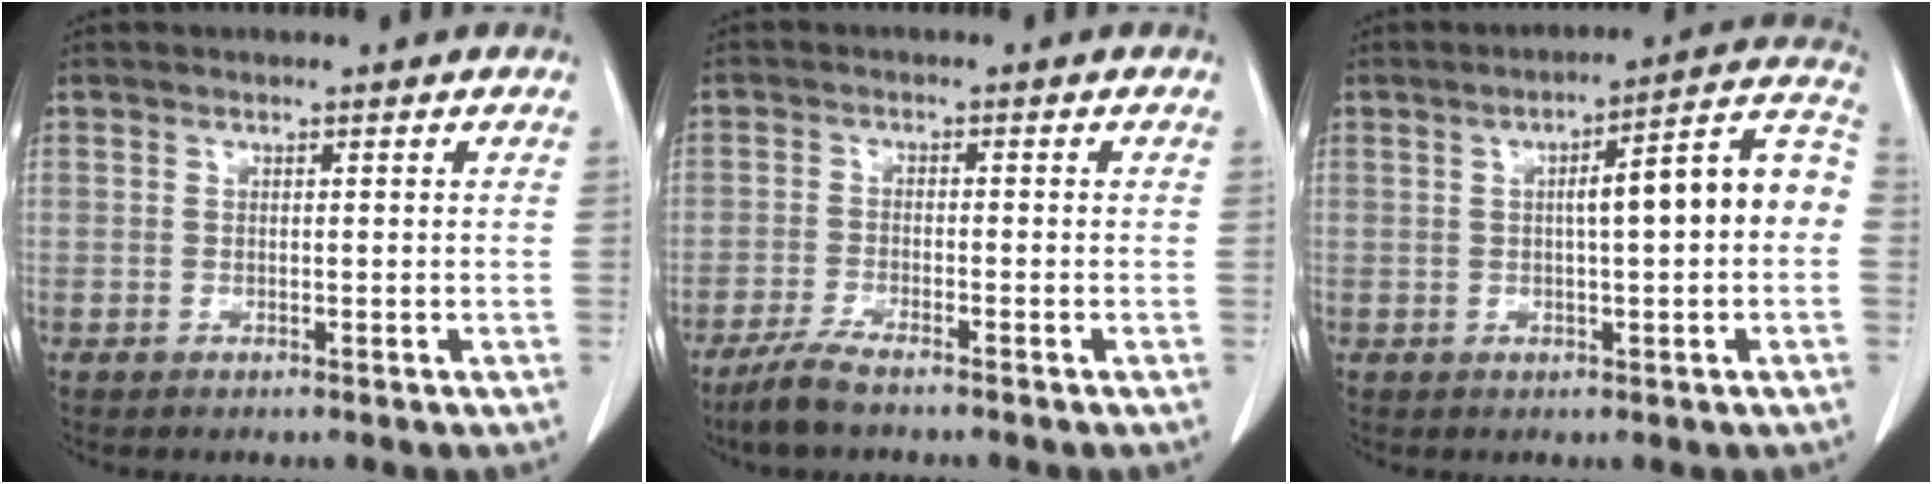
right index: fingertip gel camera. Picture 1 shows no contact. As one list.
[{"total": 4.3, "force": [-3.6, 0.3, 2.5], "torque": [-0.056, -0.011, -0.069]}, {"total": 11.2, "force": [0.2, 1.3, 11.2], "torque": [-0.150, 0.038, 0.001]}]